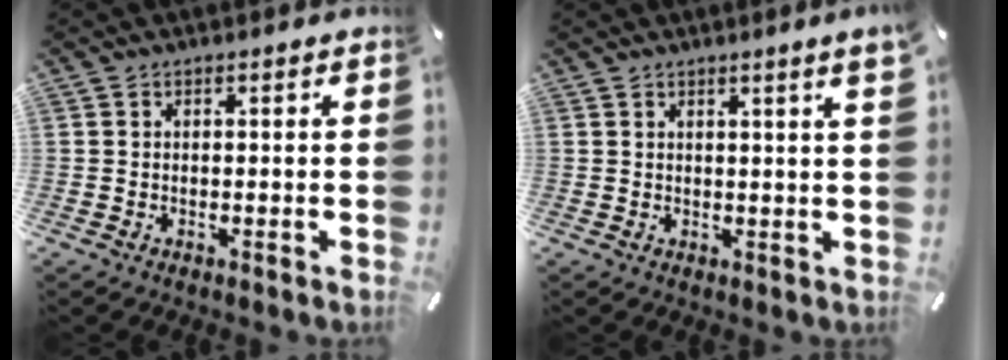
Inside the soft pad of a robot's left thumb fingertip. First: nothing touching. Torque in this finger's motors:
{"motor_torque": [0.46, -0.29, 0.04, -0.08, 0.03]}